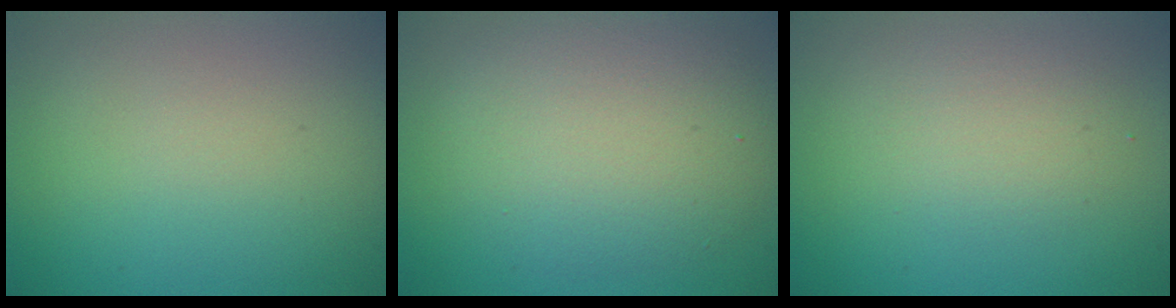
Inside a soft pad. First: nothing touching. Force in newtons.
{"total": 5.9, "press": 5.9, "slide": 0.4}
{"total": 2.2, "press": 2.2, "slide": 0.1}